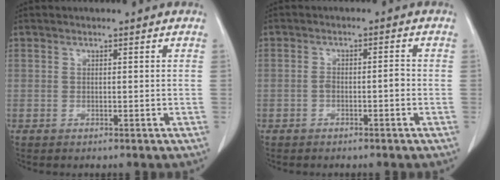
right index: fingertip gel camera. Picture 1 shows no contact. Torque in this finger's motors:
{"motor_torque": [0.19, -0.18, 0.21, 0.06]}